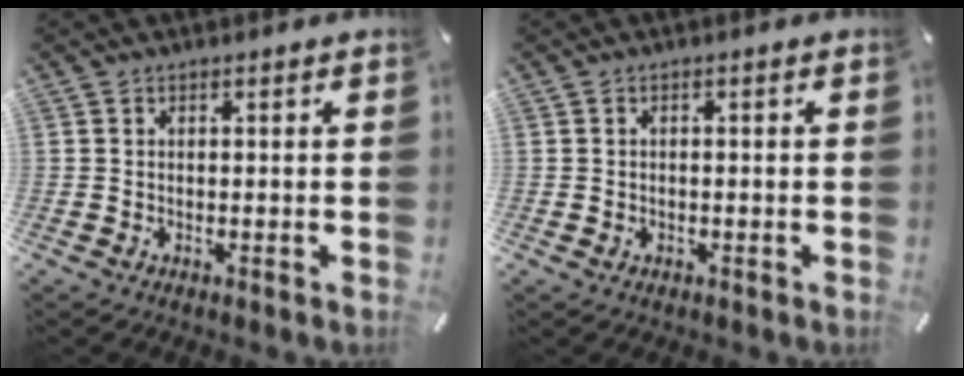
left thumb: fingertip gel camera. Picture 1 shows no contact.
{"total": 0.7, "force": [-0.2, 0.5, 0.5], "torque": [-0.010, 0.001, -0.004]}